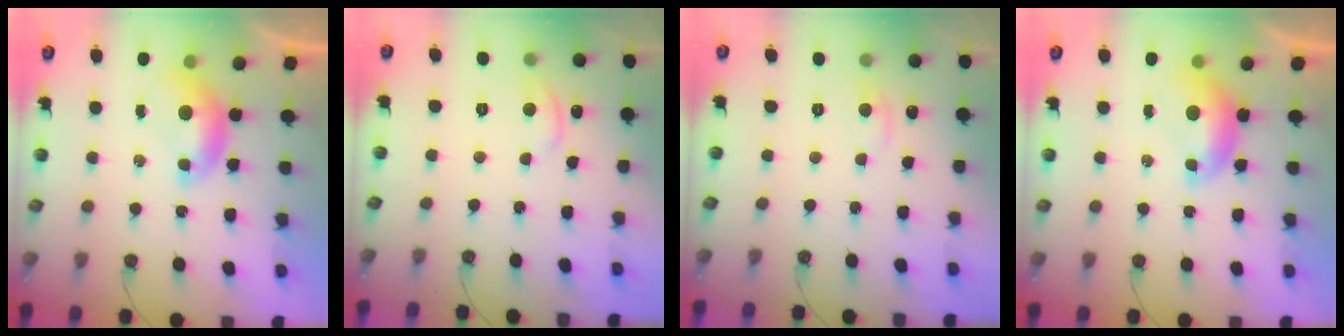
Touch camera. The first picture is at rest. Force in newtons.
{"total": 1.2, "press": 1.0, "slide": 0.6}
{"total": 1.0, "press": 0.8, "slide": 0.6}
{"total": 0.8, "press": 0.7, "slide": 0.3}